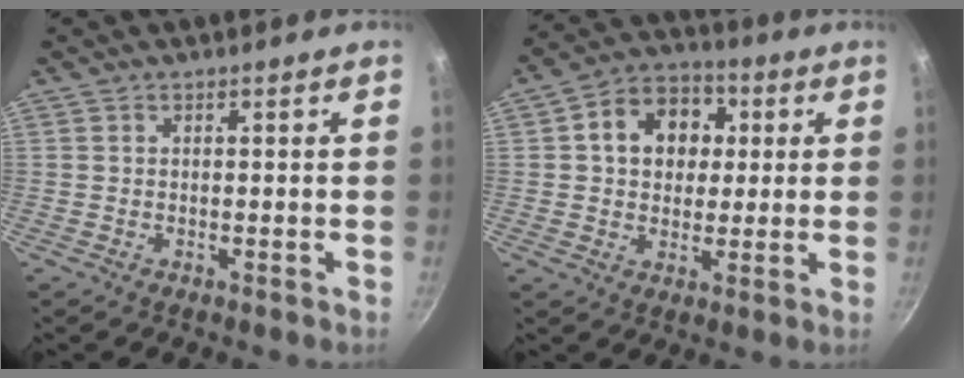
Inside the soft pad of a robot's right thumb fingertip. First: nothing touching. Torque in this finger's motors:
{"motor_torque": [-0.27, 0.53, 0.22, 0.04, 0.06]}